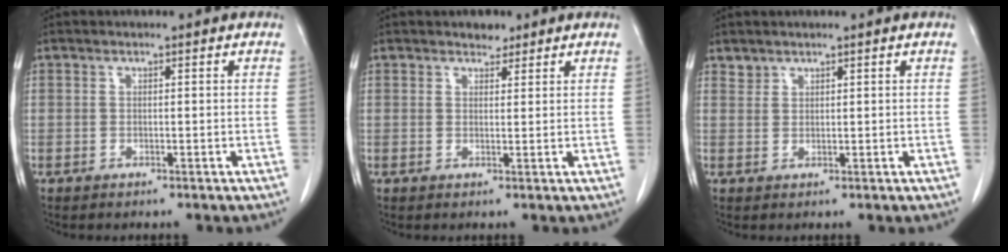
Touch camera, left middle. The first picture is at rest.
{"total": 1.9, "force": [1.5, 1.0, 0.4], "torque": [-0.008, -0.003, 0.022]}
{"total": 1.3, "force": [1.1, 0.5, -0.2], "torque": [0.008, 0.002, 0.021]}